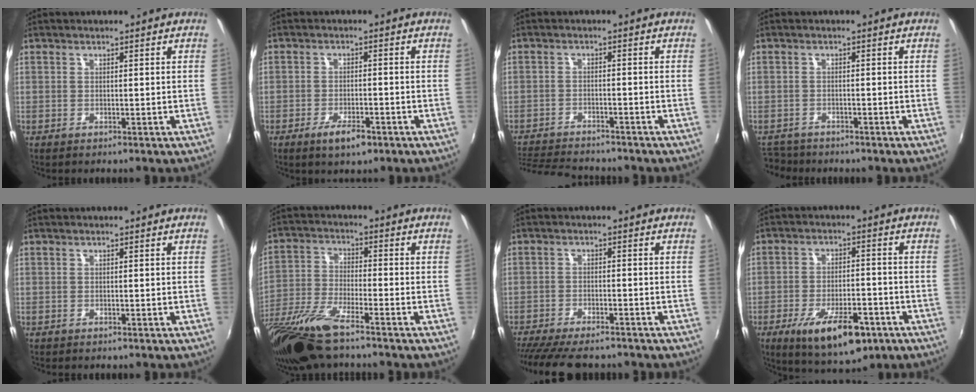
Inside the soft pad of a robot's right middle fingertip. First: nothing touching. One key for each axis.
{"total": 4.7, "fx": -2.9, "fy": 1.8, "fz": 3.2, "tx": -0.074, "ty": -0.008, "tz": -0.050}
{"total": 11.1, "fx": -10.1, "fy": 2.5, "fz": 3.7, "tx": -0.100, "ty": -0.013, "tz": -0.165}
{"total": 4.7, "fx": -4.2, "fy": 1.9, "fz": 0.7, "tx": -0.032, "ty": -0.013, "tz": -0.076}
{"total": 0.0}
{"total": 15.2, "fx": -11.4, "fy": 2.6, "fz": 9.7, "tx": -0.205, "ty": -0.048, "tz": -0.220}
{"total": 13.3, "fx": -11.2, "fy": 3.4, "fz": 6.1, "tx": -0.133, "ty": -0.034, "tz": -0.177}
{"total": 13.7, "fx": -7.6, "fy": 5.3, "fz": 10.1, "tx": -0.188, "ty": -0.022, "tz": -0.112}